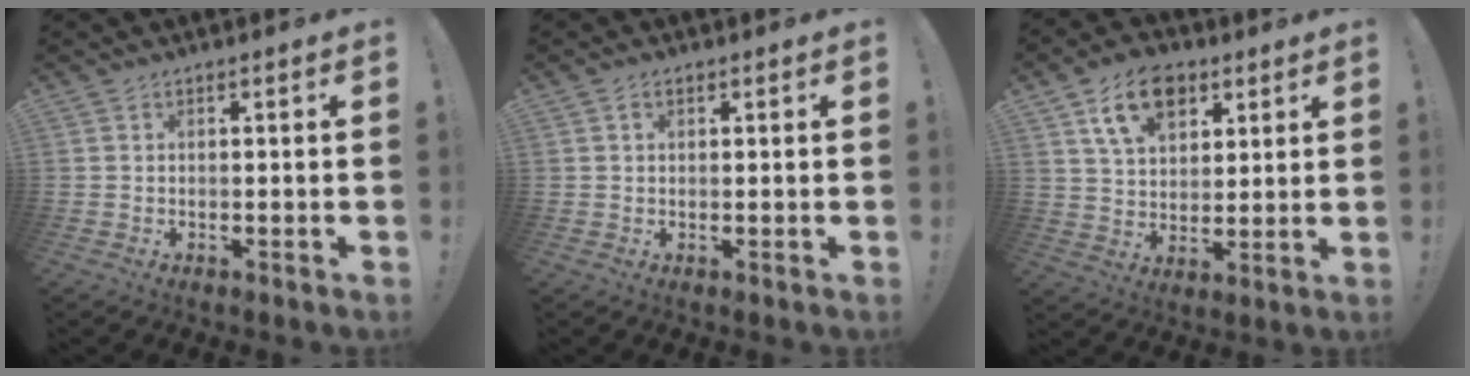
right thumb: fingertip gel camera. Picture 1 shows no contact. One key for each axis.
{"total": 1.3, "fx": 0.6, "fy": 0.9, "fz": 0.7, "tx": -0.010, "ty": 0.001, "tz": 0.011}
{"total": 13.5, "fx": 6.9, "fy": 9.1, "fz": 7.2, "tx": -0.102, "ty": -0.021, "tz": 0.128}